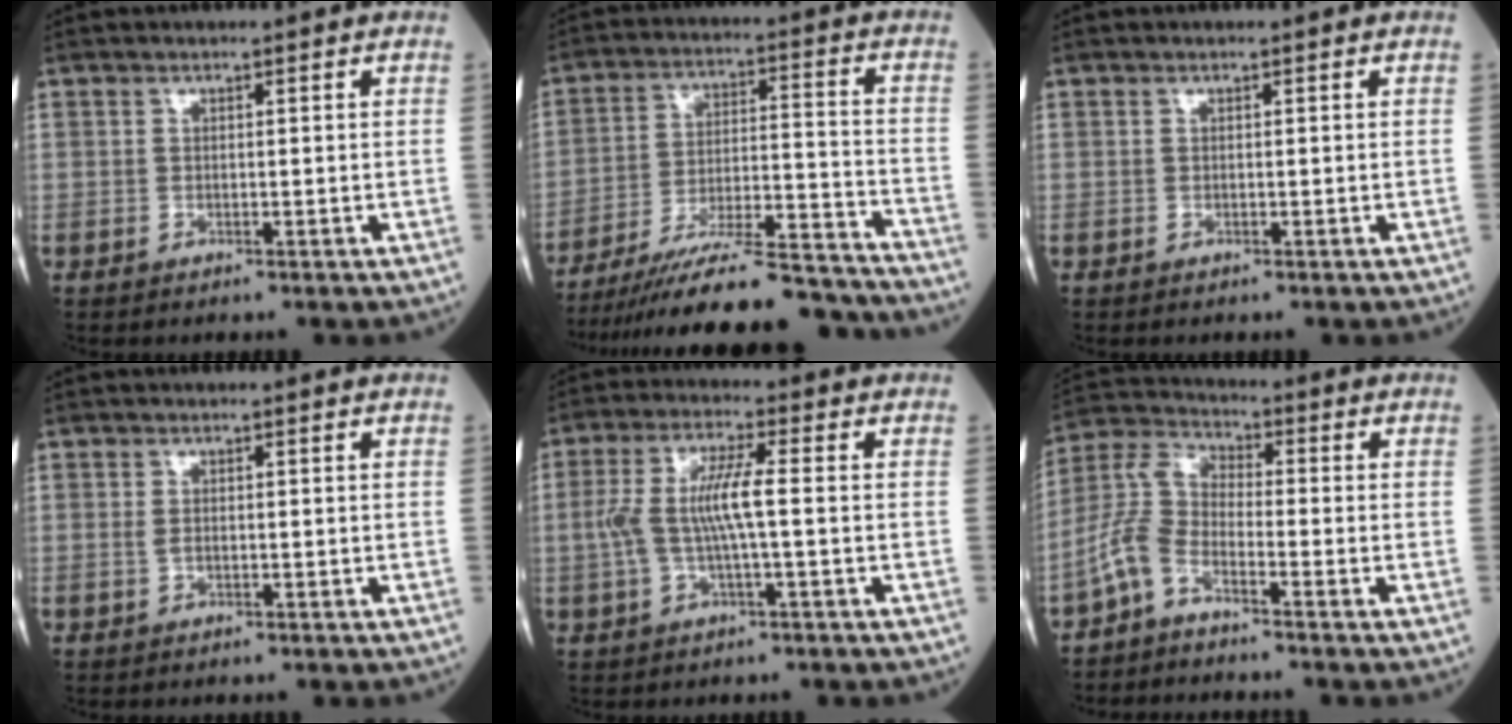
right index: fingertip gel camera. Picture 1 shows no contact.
{"total": 22.8, "force": [-20.8, 1.6, 9.3], "torque": [-0.131, -0.009, -0.314]}
{"total": 0.0}
{"total": 1.0, "force": [-0.1, 0.5, 0.8], "torque": [-0.023, -0.001, -0.001]}
{"total": 7.3, "force": [-0.2, 1.0, 7.2], "torque": [-0.159, 0.014, -0.008]}
{"total": 5.7, "force": [-3.6, 2.0, 3.9], "torque": [-0.105, 0.003, -0.088]}